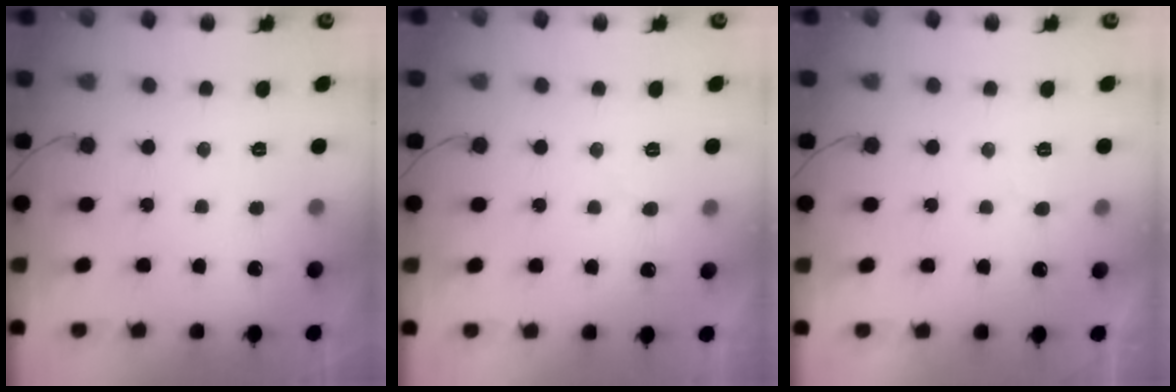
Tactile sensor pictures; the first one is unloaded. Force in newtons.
{"total": 3.6, "press": 3.6, "slide": 0.2}
{"total": 4.4, "press": 4.3, "slide": 0.3}